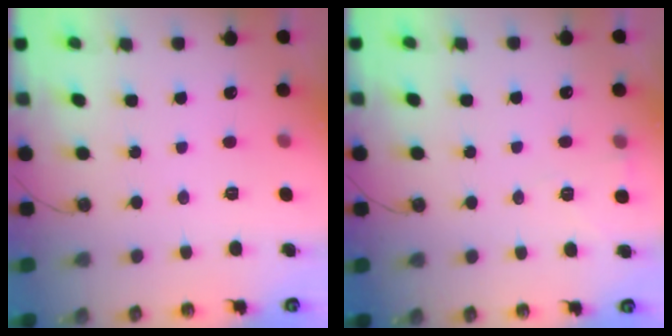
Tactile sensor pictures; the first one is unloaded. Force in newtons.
{"total": 2.5, "press": 2.4, "slide": 0.7}